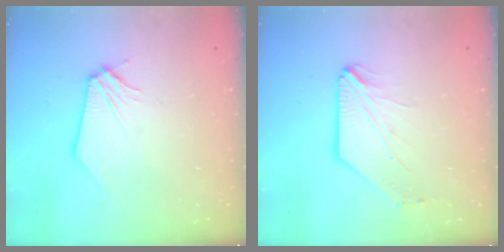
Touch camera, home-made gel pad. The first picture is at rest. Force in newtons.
{"total": 2.6, "press": 2.6, "slide": 0.5}